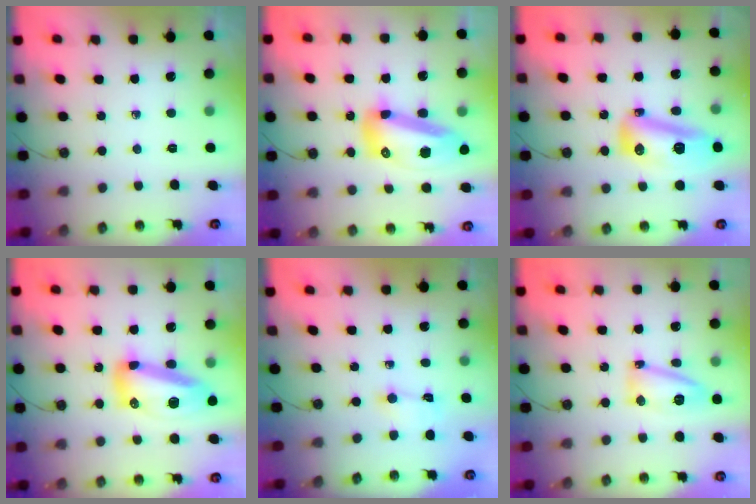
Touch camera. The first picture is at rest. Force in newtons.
{"total": 17.2, "press": 17.1, "slide": 2.1}
{"total": 14.4, "press": 14.0, "slide": 3.4}
{"total": 15.1, "press": 15.1, "slide": 1.2}
{"total": 1.5, "press": 1.4, "slide": 0.6}
{"total": 10.3, "press": 10.3, "slide": 0.7}